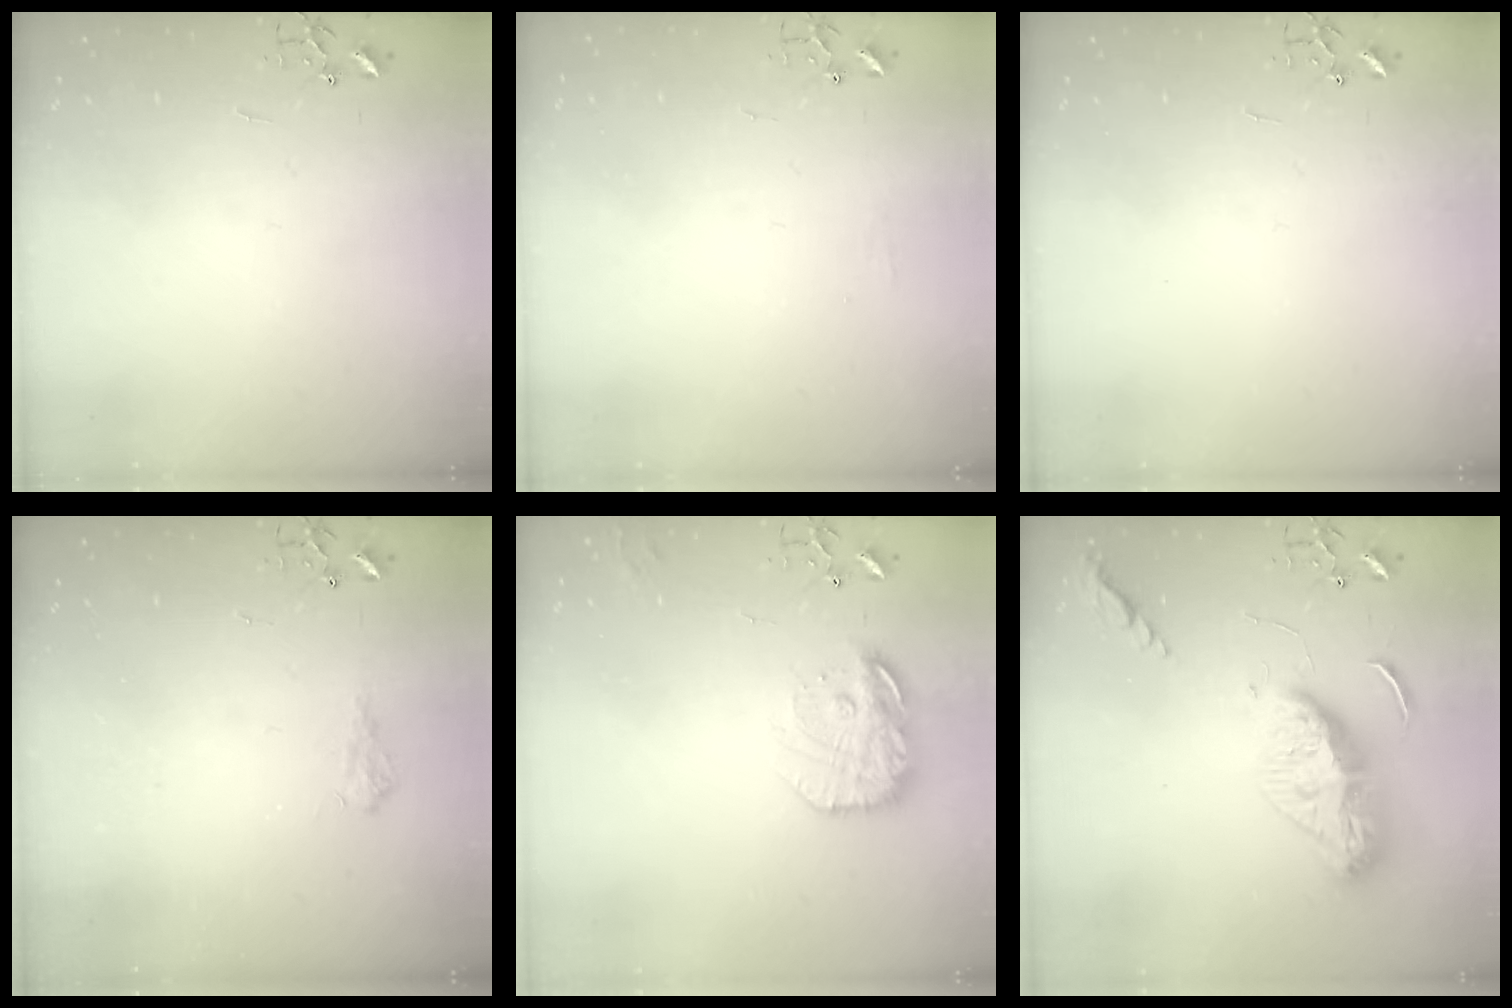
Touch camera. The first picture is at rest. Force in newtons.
{"total": 5.1, "press": 5.1, "slide": 0.7}
{"total": 0.0}
{"total": 6.2, "press": 6.2, "slide": 0.9}
{"total": 16.4, "press": 16.3, "slide": 1.3}
{"total": 14.6, "press": 14.5, "slide": 1.2}